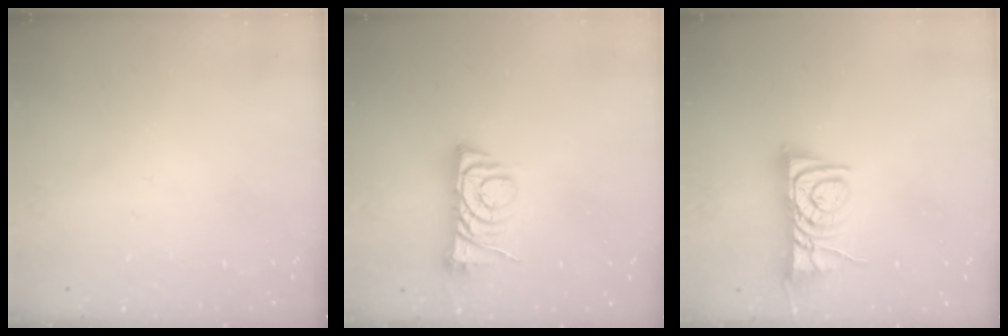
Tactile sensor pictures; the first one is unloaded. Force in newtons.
{"total": 7.1, "press": 7.0, "slide": 0.9}
{"total": 10.4, "press": 10.4, "slide": 0.8}